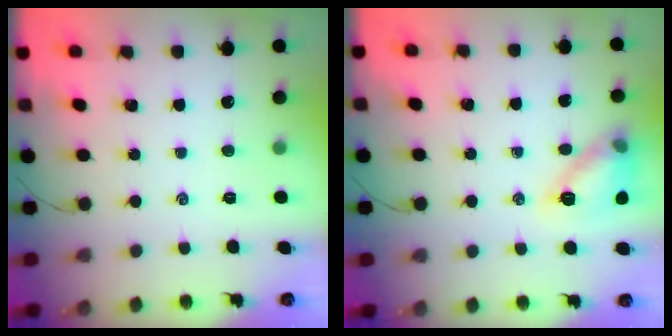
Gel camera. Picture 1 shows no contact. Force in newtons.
{"total": 13.1, "press": 13.1, "slide": 1.2}